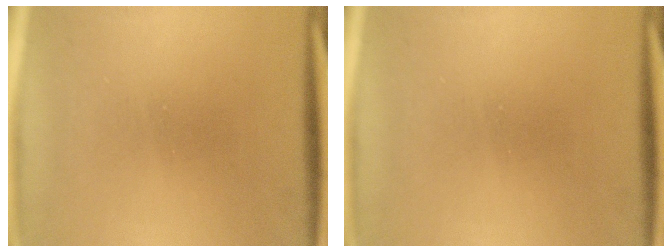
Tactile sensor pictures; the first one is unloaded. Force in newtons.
{"total": 0.0}